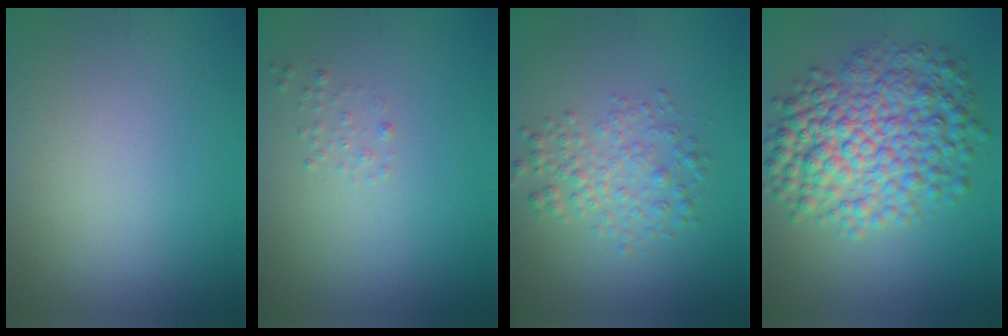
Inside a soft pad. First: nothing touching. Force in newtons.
{"total": 0.6, "press": 0.6, "slide": 0.1}
{"total": 2.8, "press": 2.8, "slide": 0.0}
{"total": 8.4, "press": 8.4, "slide": 0.1}